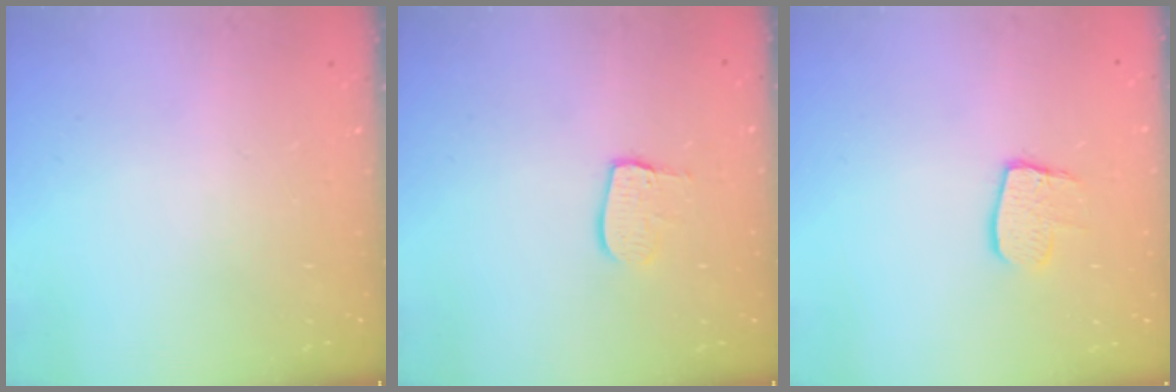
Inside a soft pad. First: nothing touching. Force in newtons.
{"total": 8.2, "press": 8.2, "slide": 0.7}
{"total": 8.0, "press": 8.0, "slide": 0.5}